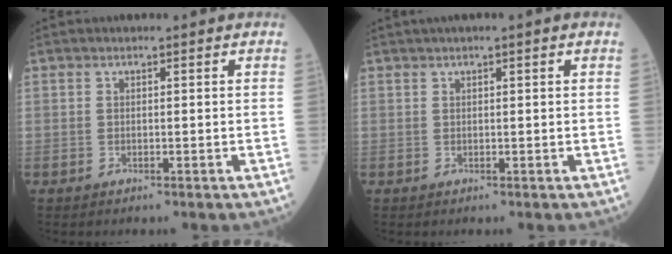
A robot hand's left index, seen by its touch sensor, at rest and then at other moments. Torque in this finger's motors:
{"motor_torque": [1.06, -1.08, 0.55, 0.09]}